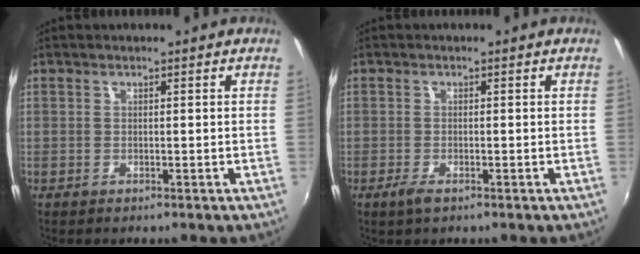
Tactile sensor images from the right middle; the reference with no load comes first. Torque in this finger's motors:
{"motor_torque": [0.36, -0.18, 0.02, -0.01]}